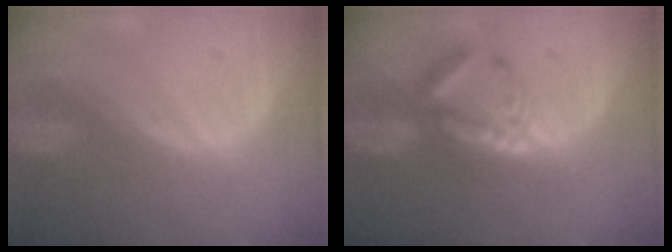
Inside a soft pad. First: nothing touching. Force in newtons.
{"total": 5.8, "press": 5.0, "slide": 2.8}